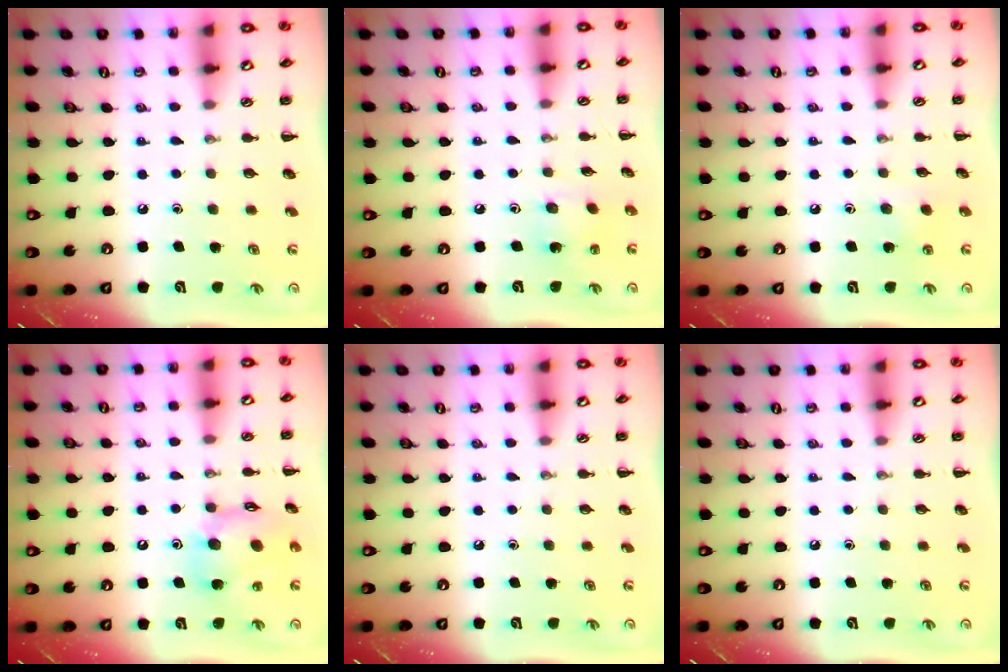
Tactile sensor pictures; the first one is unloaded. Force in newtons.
{"total": 3.8, "press": 3.6, "slide": 1.1}
{"total": 5.3, "press": 5.1, "slide": 1.4}
{"total": 14.4, "press": 14.3, "slide": 2.1}
{"total": 0.0}
{"total": 0.0}